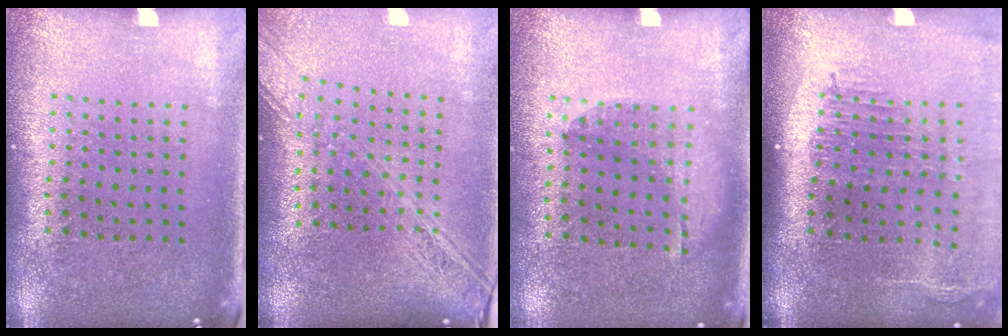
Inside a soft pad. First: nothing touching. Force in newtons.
{"total": 2.3, "press": 1.9, "slide": 1.3}
{"total": 1.2, "press": 0.9, "slide": 0.9}
{"total": 2.5, "press": 2.0, "slide": 1.5}